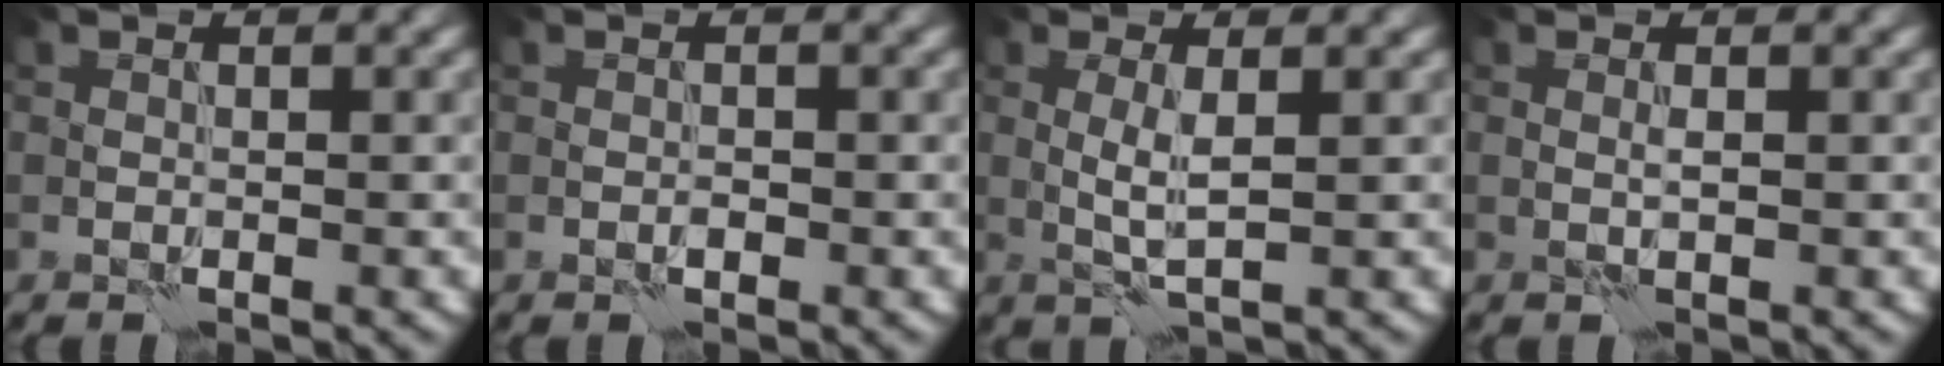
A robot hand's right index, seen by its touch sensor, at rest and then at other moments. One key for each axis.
{"total": 0.6, "fx": -0.2, "fy": 0.3, "fz": 0.4, "tx": -0.007, "ty": 0.002, "tz": -0.004}
{"total": 2.1, "fx": 0.3, "fy": 0.1, "fz": 2.1, "tx": -0.046, "ty": 0.005, "tz": 0.006}
{"total": 0.6, "fx": 0.1, "fy": -0.2, "fz": 0.6, "tx": -0.014, "ty": 0.004, "tz": 0.002}